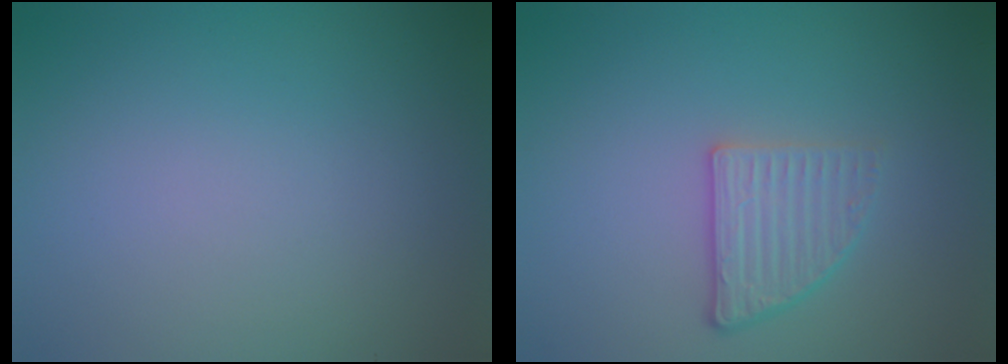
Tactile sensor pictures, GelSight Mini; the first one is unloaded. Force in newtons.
{"total": 3.0, "press": 2.3, "slide": 1.8}